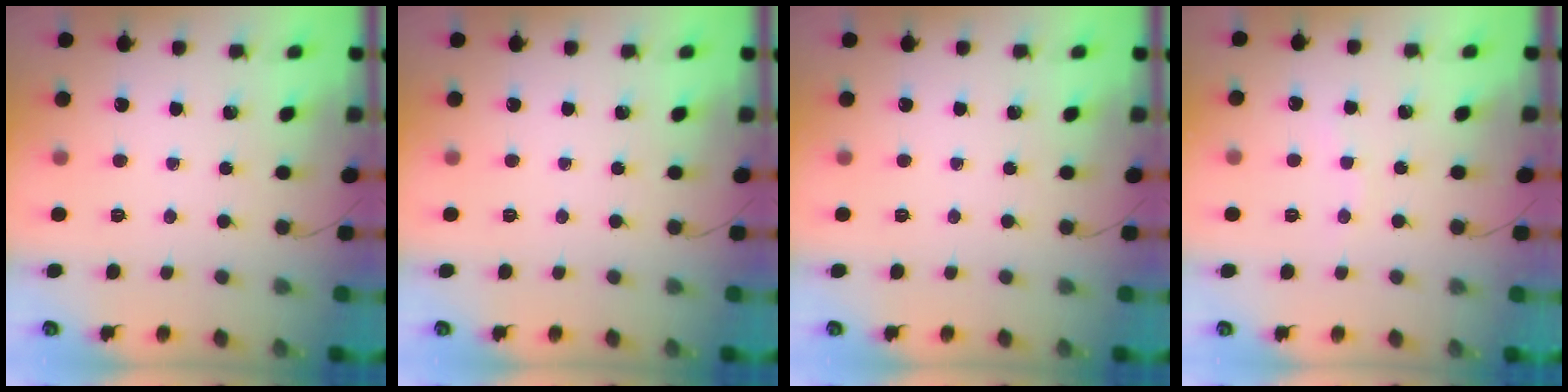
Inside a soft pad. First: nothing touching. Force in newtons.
{"total": 0.0}
{"total": 0.0}
{"total": 2.2, "press": 2.1, "slide": 0.7}